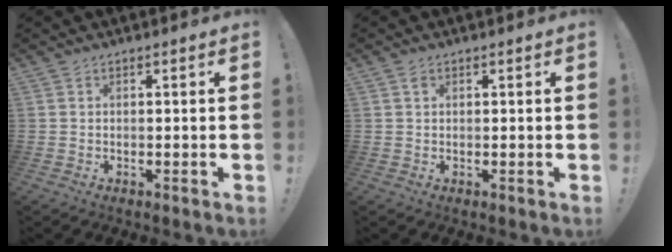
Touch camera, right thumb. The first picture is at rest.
{"total": 0.8, "force": [0.5, 0.5, 0.3], "torque": [0.001, -0.002, 0.007]}